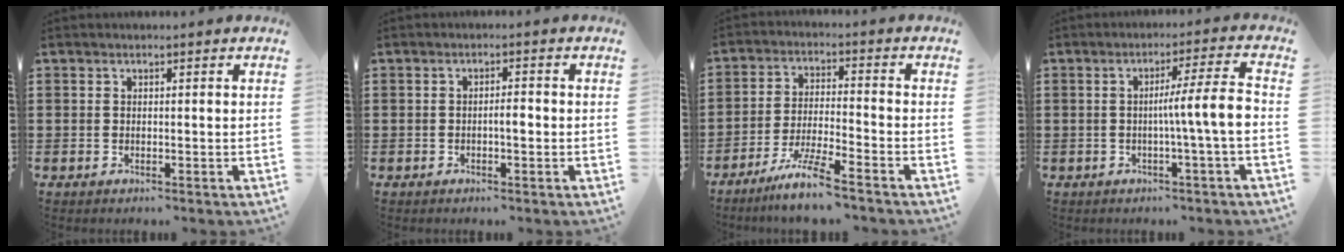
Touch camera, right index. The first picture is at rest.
{"total": 1.9, "force": [-0.5, 0.5, 1.8], "torque": [-0.034, 0.002, -0.009]}
{"total": 7.3, "force": [-5.9, -0.2, 4.3], "torque": [-0.095, -0.014, -0.117]}
{"total": 7.2, "force": [-0.9, -0.1, 7.2], "torque": [-0.119, -0.007, -0.023]}